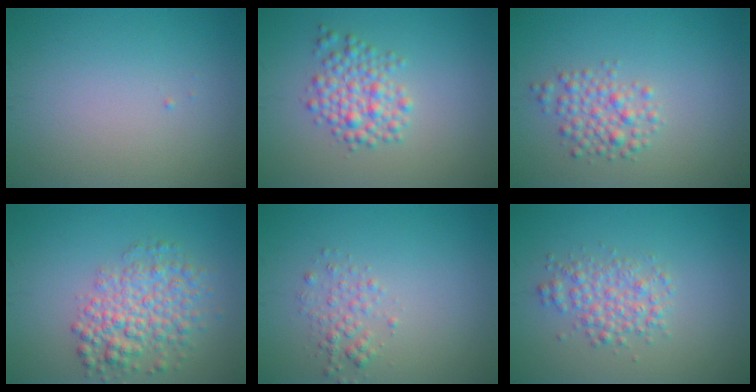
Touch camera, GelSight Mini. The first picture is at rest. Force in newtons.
{"total": 3.4, "press": 3.4, "slide": 0.1}
{"total": 2.7, "press": 2.7, "slide": 0.1}
{"total": 5.0, "press": 5.0, "slide": 0.1}
{"total": 1.7, "press": 1.7, "slide": 0.1}
{"total": 3.0, "press": 3.0, "slide": 0.1}